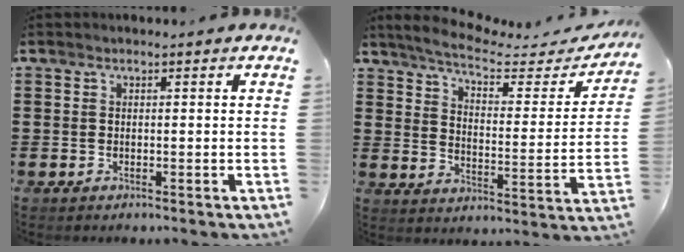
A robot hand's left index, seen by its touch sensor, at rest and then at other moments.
{"total": 6.0, "force": [5.1, 0.9, 3.0], "torque": [-0.084, -0.025, 0.082]}